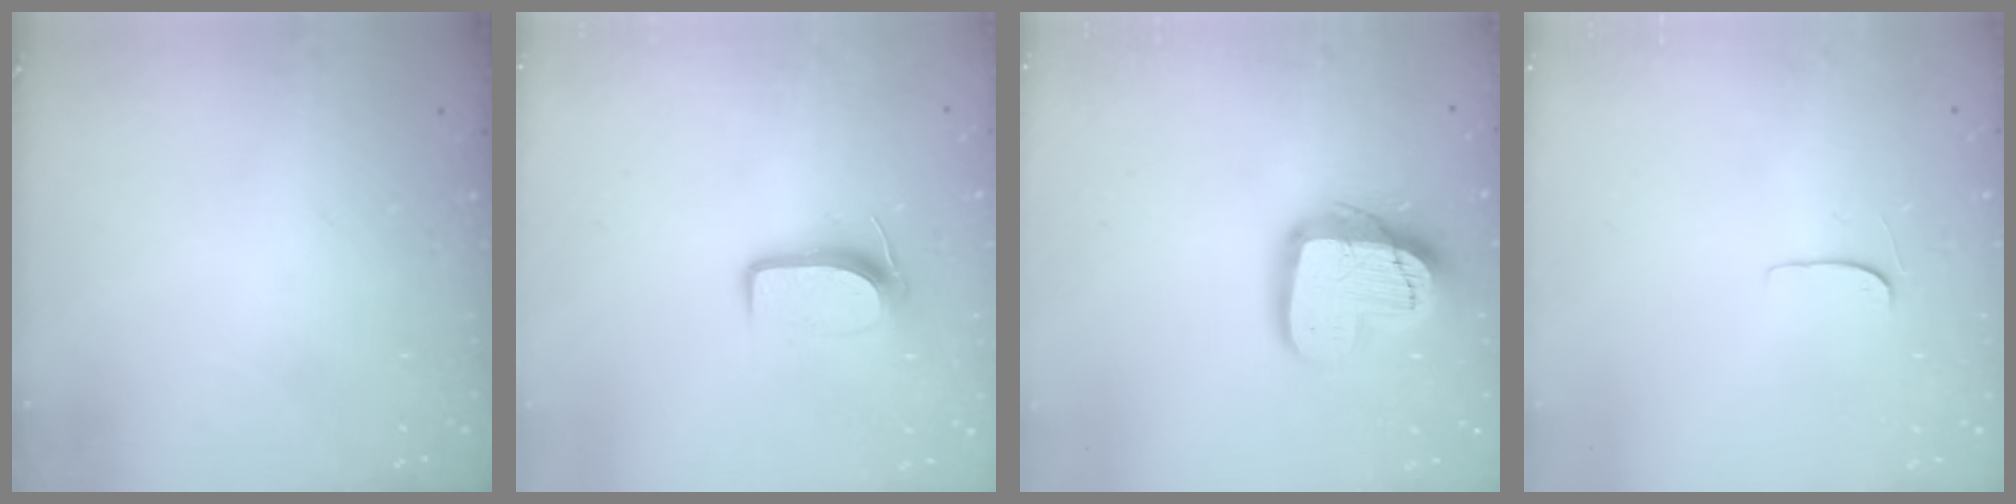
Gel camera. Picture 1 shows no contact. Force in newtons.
{"total": 8.0, "press": 8.0, "slide": 0.9}
{"total": 16.1, "press": 16.1, "slide": 1.0}
{"total": 4.3, "press": 4.3, "slide": 0.5}